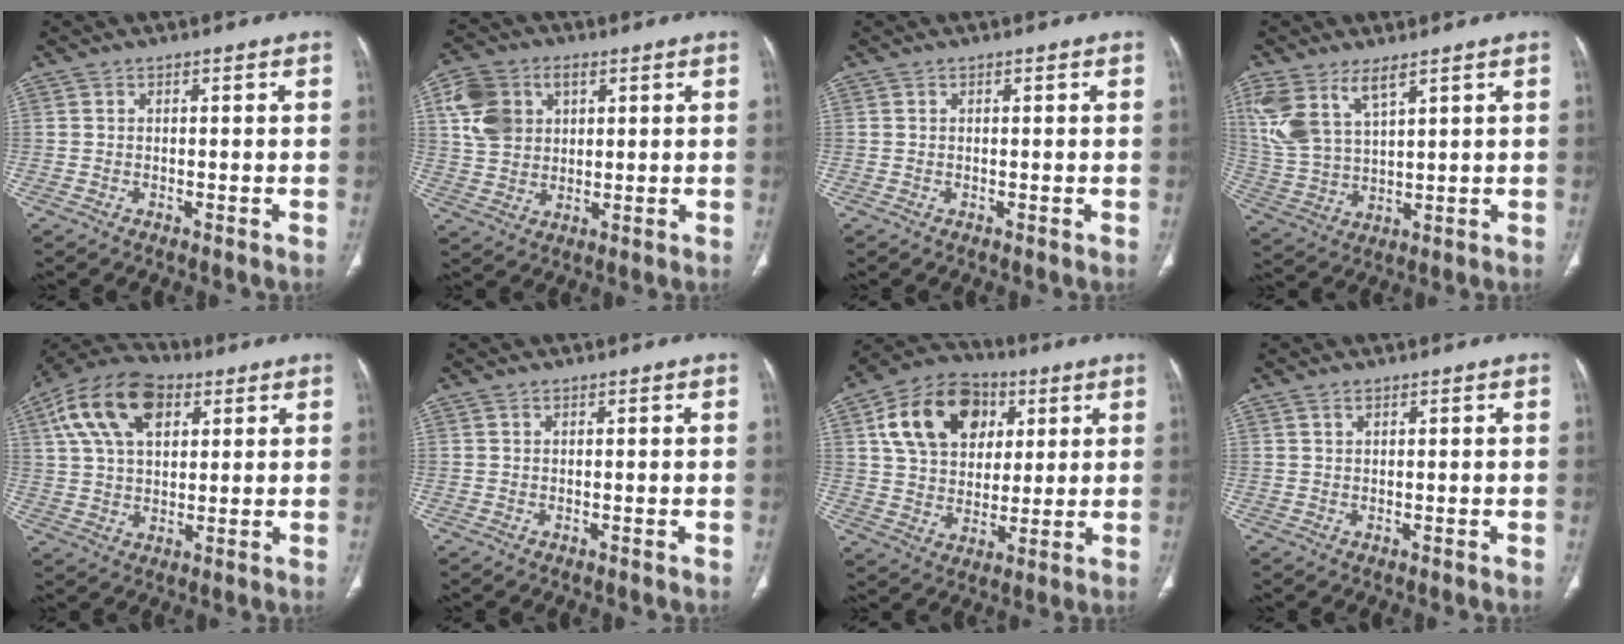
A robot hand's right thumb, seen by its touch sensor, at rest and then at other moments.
{"total": 10.7, "force": [3.5, 8.1, 5.9], "torque": [-0.099, 0.001, 0.067]}
{"total": 0.0}
{"total": 11.0, "force": [6.4, 4.7, 7.6], "torque": [-0.168, -0.016, 0.144]}
{"total": 15.7, "force": [6.2, 9.3, 11.1], "torque": [-0.194, 0.007, 0.107]}
{"total": 0.0}
{"total": 17.8, "force": [6.2, 13.0, 10.4], "torque": [-0.158, 0.000, 0.106]}
{"total": 0.9, "force": [0.6, 0.5, 0.5], "torque": [-0.009, 0.000, 0.012]}